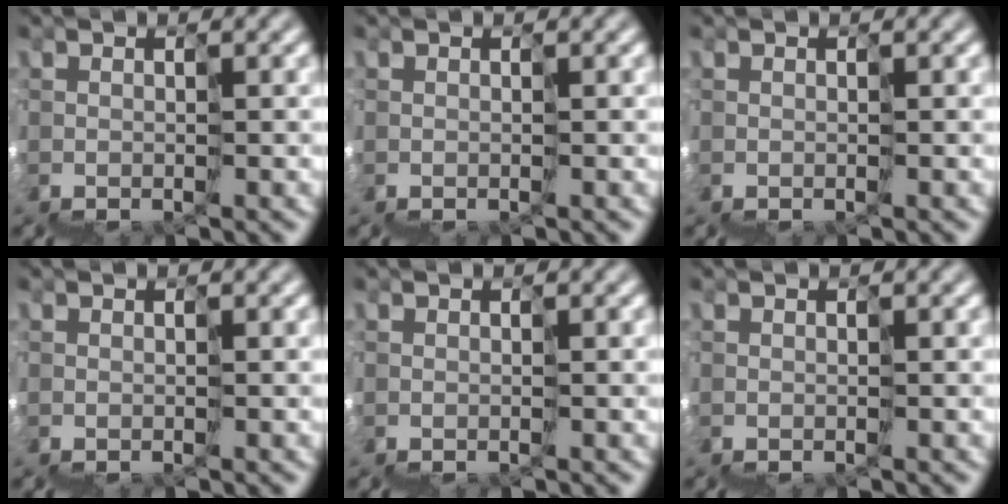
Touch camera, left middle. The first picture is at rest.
{"total": 0.0}
{"total": 0.0}
{"total": 0.0}
{"total": 0.0}
{"total": 0.0}